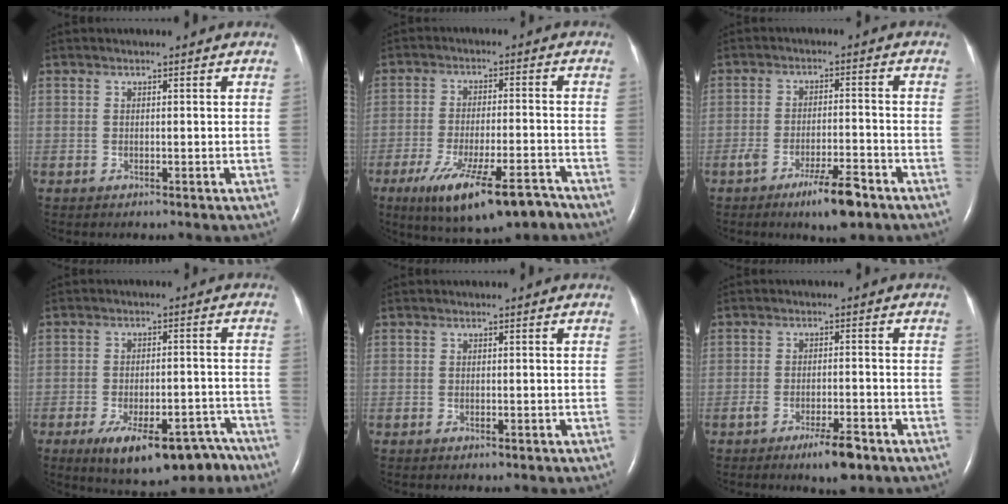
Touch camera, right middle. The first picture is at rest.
{"total": 13.9, "force": [-9.3, 3.1, 9.9], "torque": [-0.150, -0.020, -0.148]}
{"total": 7.2, "force": [-4.8, 1.0, 5.3], "torque": [-0.092, -0.008, -0.077]}
{"total": 14.7, "force": [-10.2, 5.9, 8.7], "torque": [-0.099, 0.018, -0.146]}
{"total": 0.5, "force": [-0.3, 0.2, 0.4], "torque": [-0.005, 0.000, 0.000]}
{"total": 5.4, "force": [-3.5, 1.0, 3.9], "torque": [-0.068, -0.006, -0.053]}